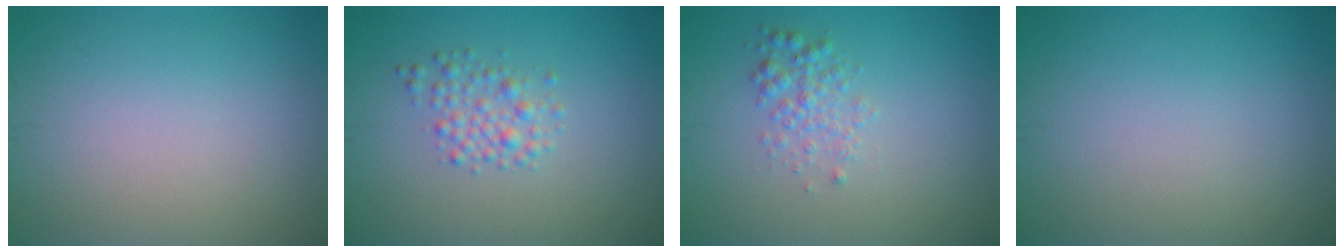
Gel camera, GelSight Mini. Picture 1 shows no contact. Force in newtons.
{"total": 2.2, "press": 2.2, "slide": 0.1}
{"total": 1.9, "press": 1.9, "slide": 0.0}
{"total": 0.0}